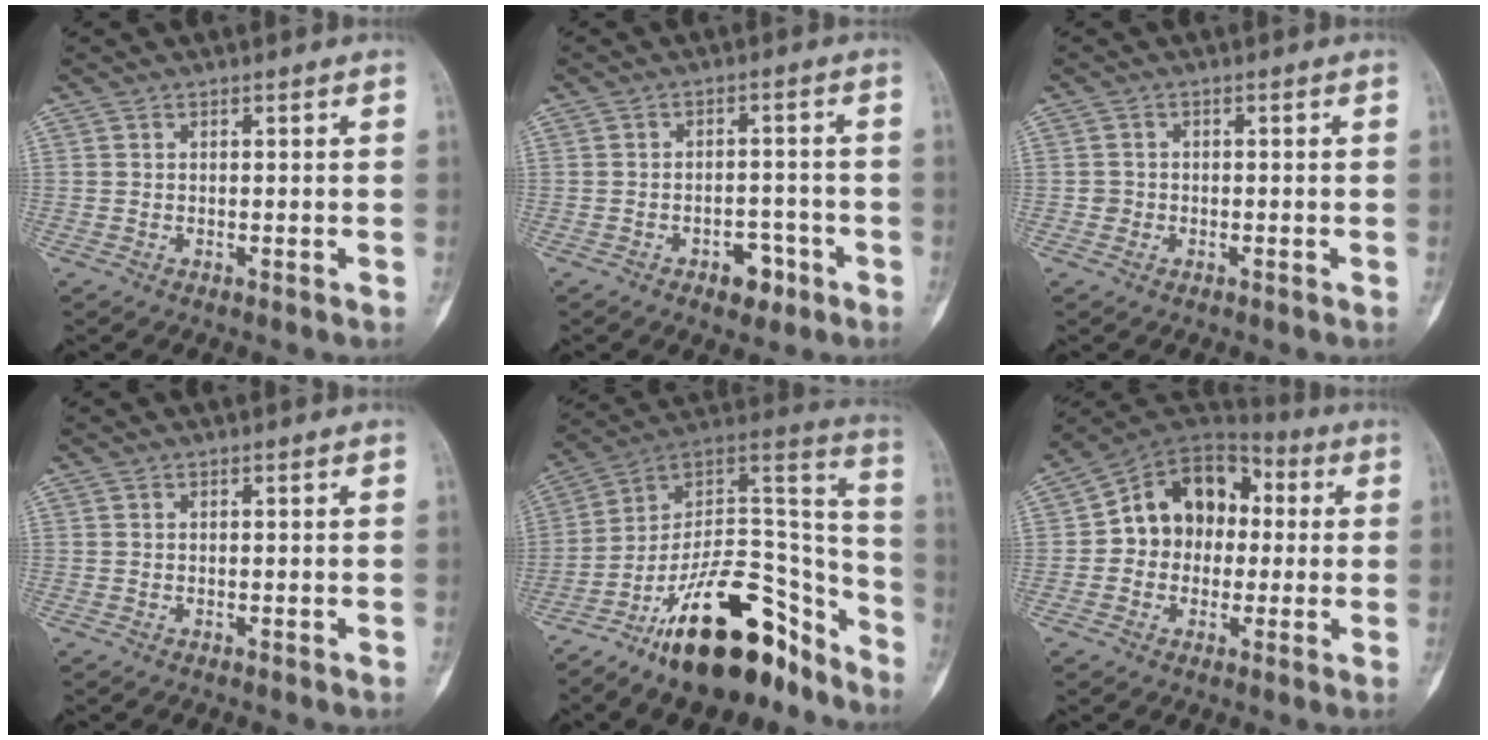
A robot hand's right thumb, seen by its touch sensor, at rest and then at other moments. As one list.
[{"total": 4.9, "force": [-2.7, 3.0, 2.7], "torque": [-0.018, 0.025, -0.036]}, {"total": 1.4, "force": [-0.5, 1.3, 0.2], "torque": [0.004, 0.007, -0.012]}, {"total": 0.0}, {"total": 25.5, "force": [-17.1, 10.8, 15.6], "torque": [-0.179, 0.120, -0.282]}, {"total": 14.3, "force": [0.6, 11.6, 8.5], "torque": [-0.086, 0.040, -0.001]}]